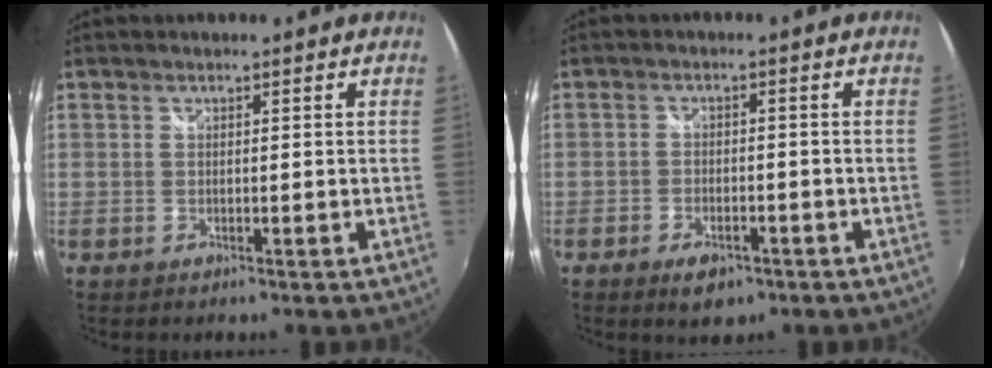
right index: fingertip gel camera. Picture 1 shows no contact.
{"total": 5.4, "force": [-3.4, 2.8, 3.0], "torque": [-0.073, -0.005, -0.053]}